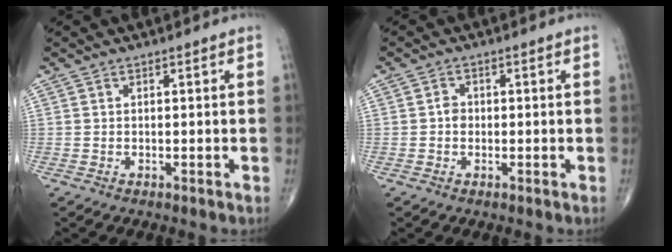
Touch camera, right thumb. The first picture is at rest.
{"total": 1.9, "force": [-0.2, 1.6, 0.9], "torque": [-0.005, 0.006, -0.006]}